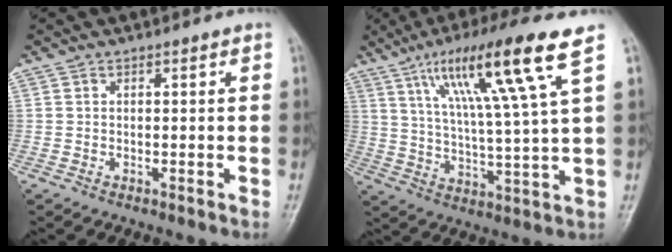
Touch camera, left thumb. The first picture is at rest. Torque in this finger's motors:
{"motor_torque": [1.00, 0.23, 1.82, -0.95, 0.45]}